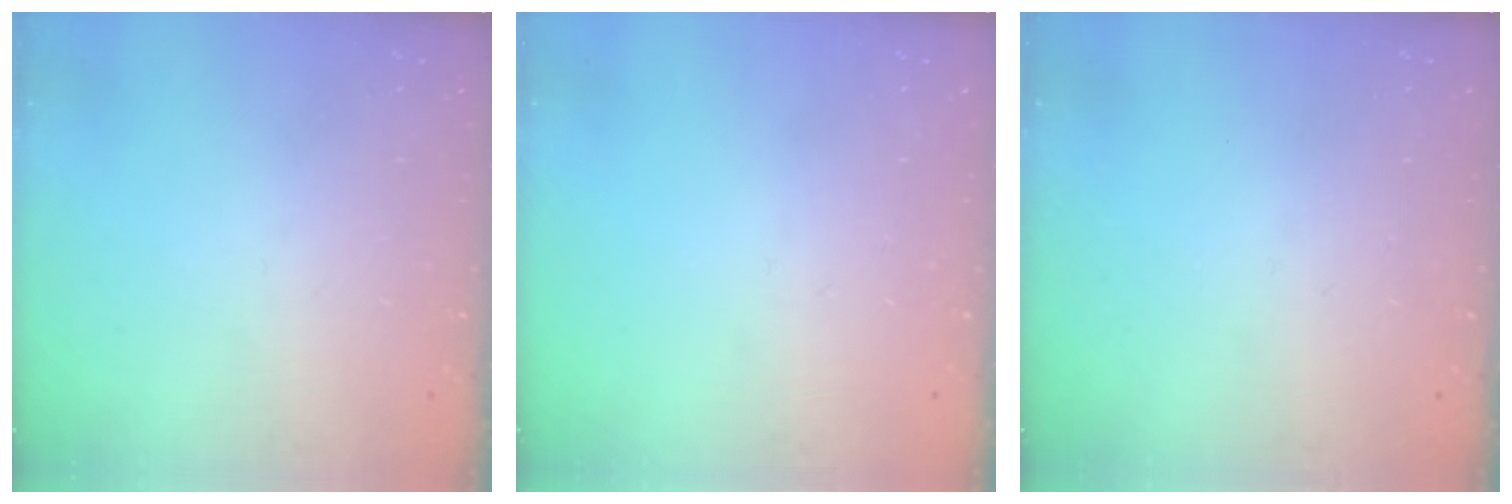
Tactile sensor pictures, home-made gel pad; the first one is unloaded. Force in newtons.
{"total": 0.0}
{"total": 0.0}